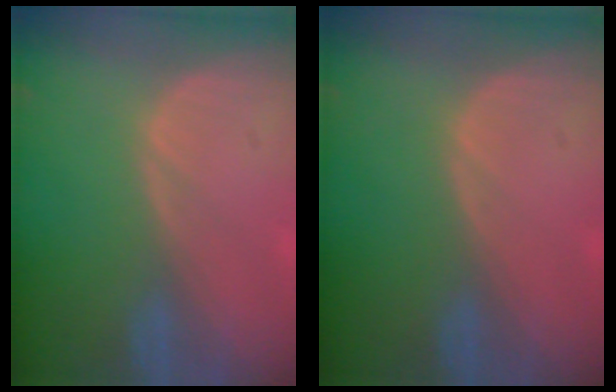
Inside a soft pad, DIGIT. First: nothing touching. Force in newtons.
{"total": 0.0}